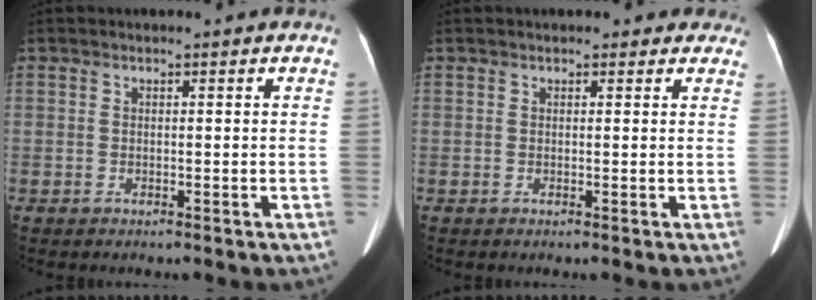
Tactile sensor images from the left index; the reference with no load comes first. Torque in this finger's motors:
{"motor_torque": [0.30, -0.24, -0.01, -0.01]}